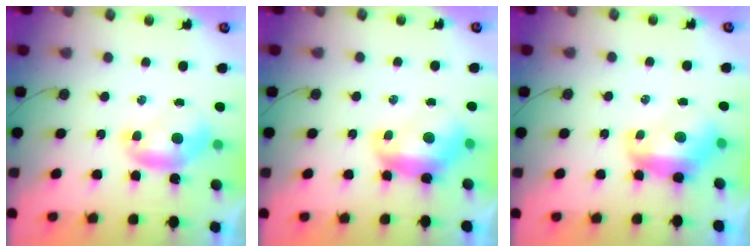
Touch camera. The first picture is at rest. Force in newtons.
{"total": 1.6, "press": 1.6, "slide": 0.4}
{"total": 1.6, "press": 1.5, "slide": 0.7}